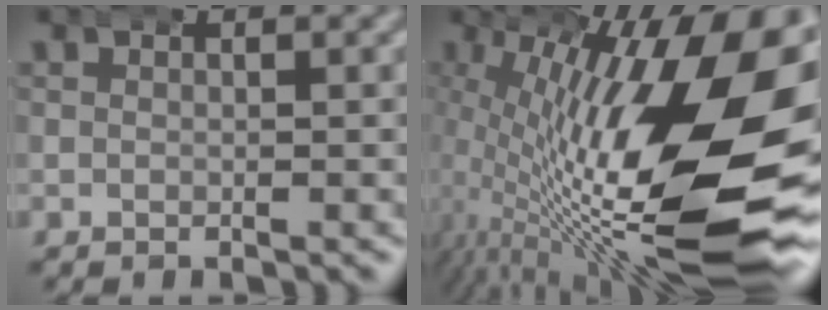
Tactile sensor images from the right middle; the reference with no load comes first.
{"total": 22.3, "force": [-0.3, 8.6, 20.5], "torque": [-0.287, 0.001, 0.010]}